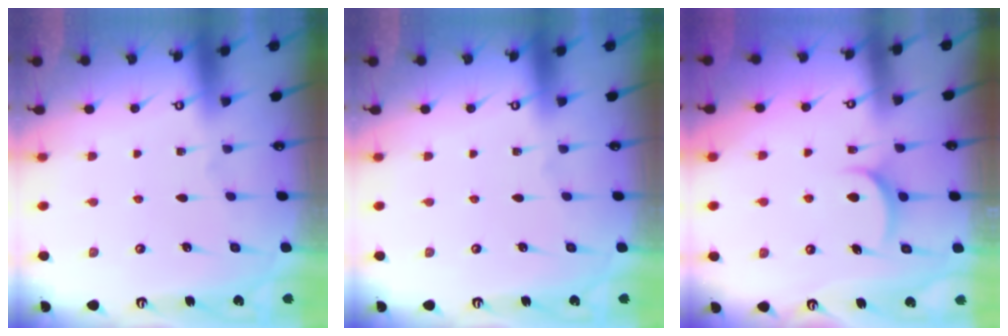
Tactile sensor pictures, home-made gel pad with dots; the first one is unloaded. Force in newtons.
{"total": 0.0}
{"total": 6.0, "press": 6.0, "slide": 0.2}